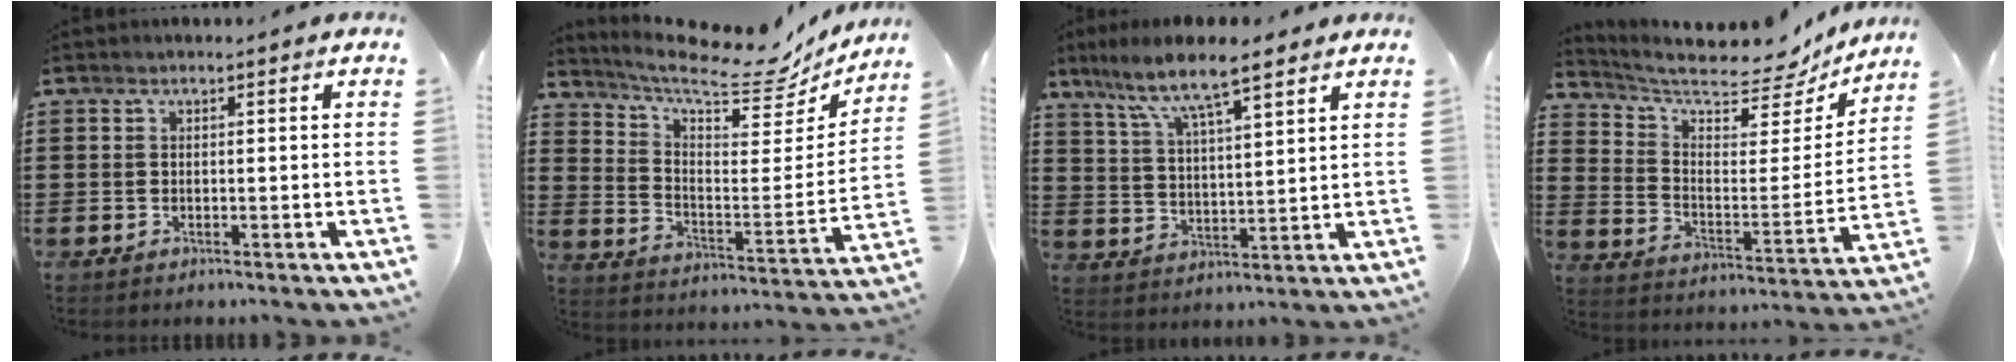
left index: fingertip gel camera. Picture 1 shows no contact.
{"total": 10.2, "force": [8.3, 2.2, 5.5], "torque": [-0.118, -0.061, 0.133]}
{"total": 7.5, "force": [5.9, 1.2, 4.6], "torque": [-0.113, -0.023, 0.098]}
{"total": 8.2, "force": [7.6, 1.2, 2.9], "torque": [-0.086, -0.061, 0.127]}